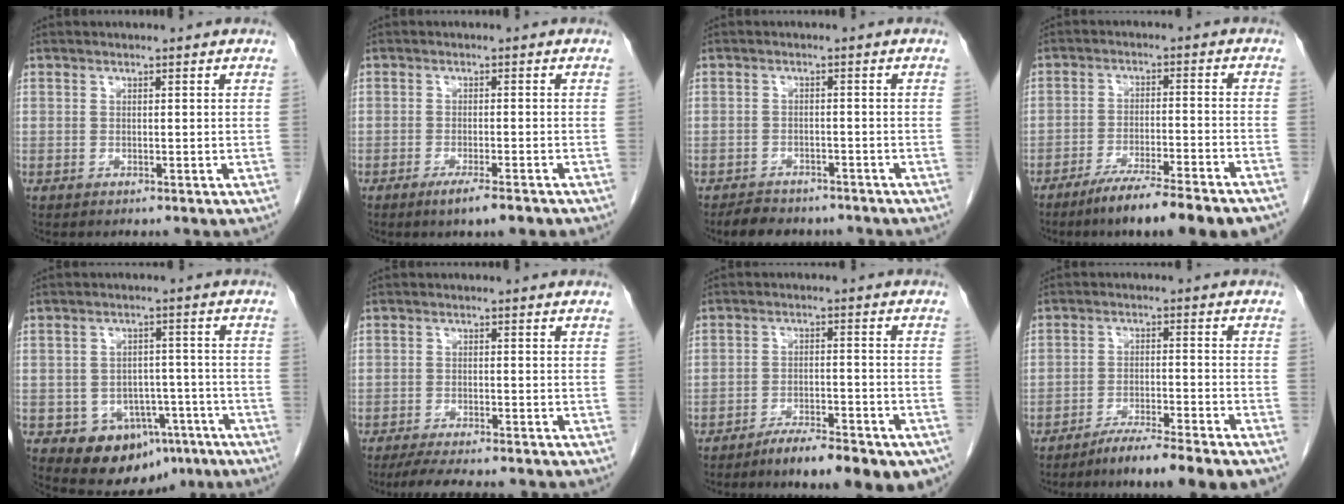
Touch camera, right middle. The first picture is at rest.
{"total": 4.5, "force": [-3.1, 0.4, 3.2], "torque": [-0.047, -0.009, -0.044]}
{"total": 6.5, "force": [-5.6, 2.7, 2.0], "torque": [-0.035, -0.002, -0.075]}
{"total": 14.0, "force": [-11.2, 0.4, 8.3], "torque": [-0.106, -0.023, -0.171]}
{"total": 10.1, "force": [-5.5, 7.3, 4.4], "torque": [-0.051, 0.022, -0.067]}
{"total": 9.4, "force": [-8.3, 1.5, 4.2], "torque": [-0.063, -0.013, -0.121]}
{"total": 11.5, "force": [-8.8, 2.5, 6.8], "torque": [-0.076, 0.007, -0.129]}
{"total": 8.1, "force": [-6.6, -0.7, 4.7], "torque": [-0.062, -0.020, -0.107]}